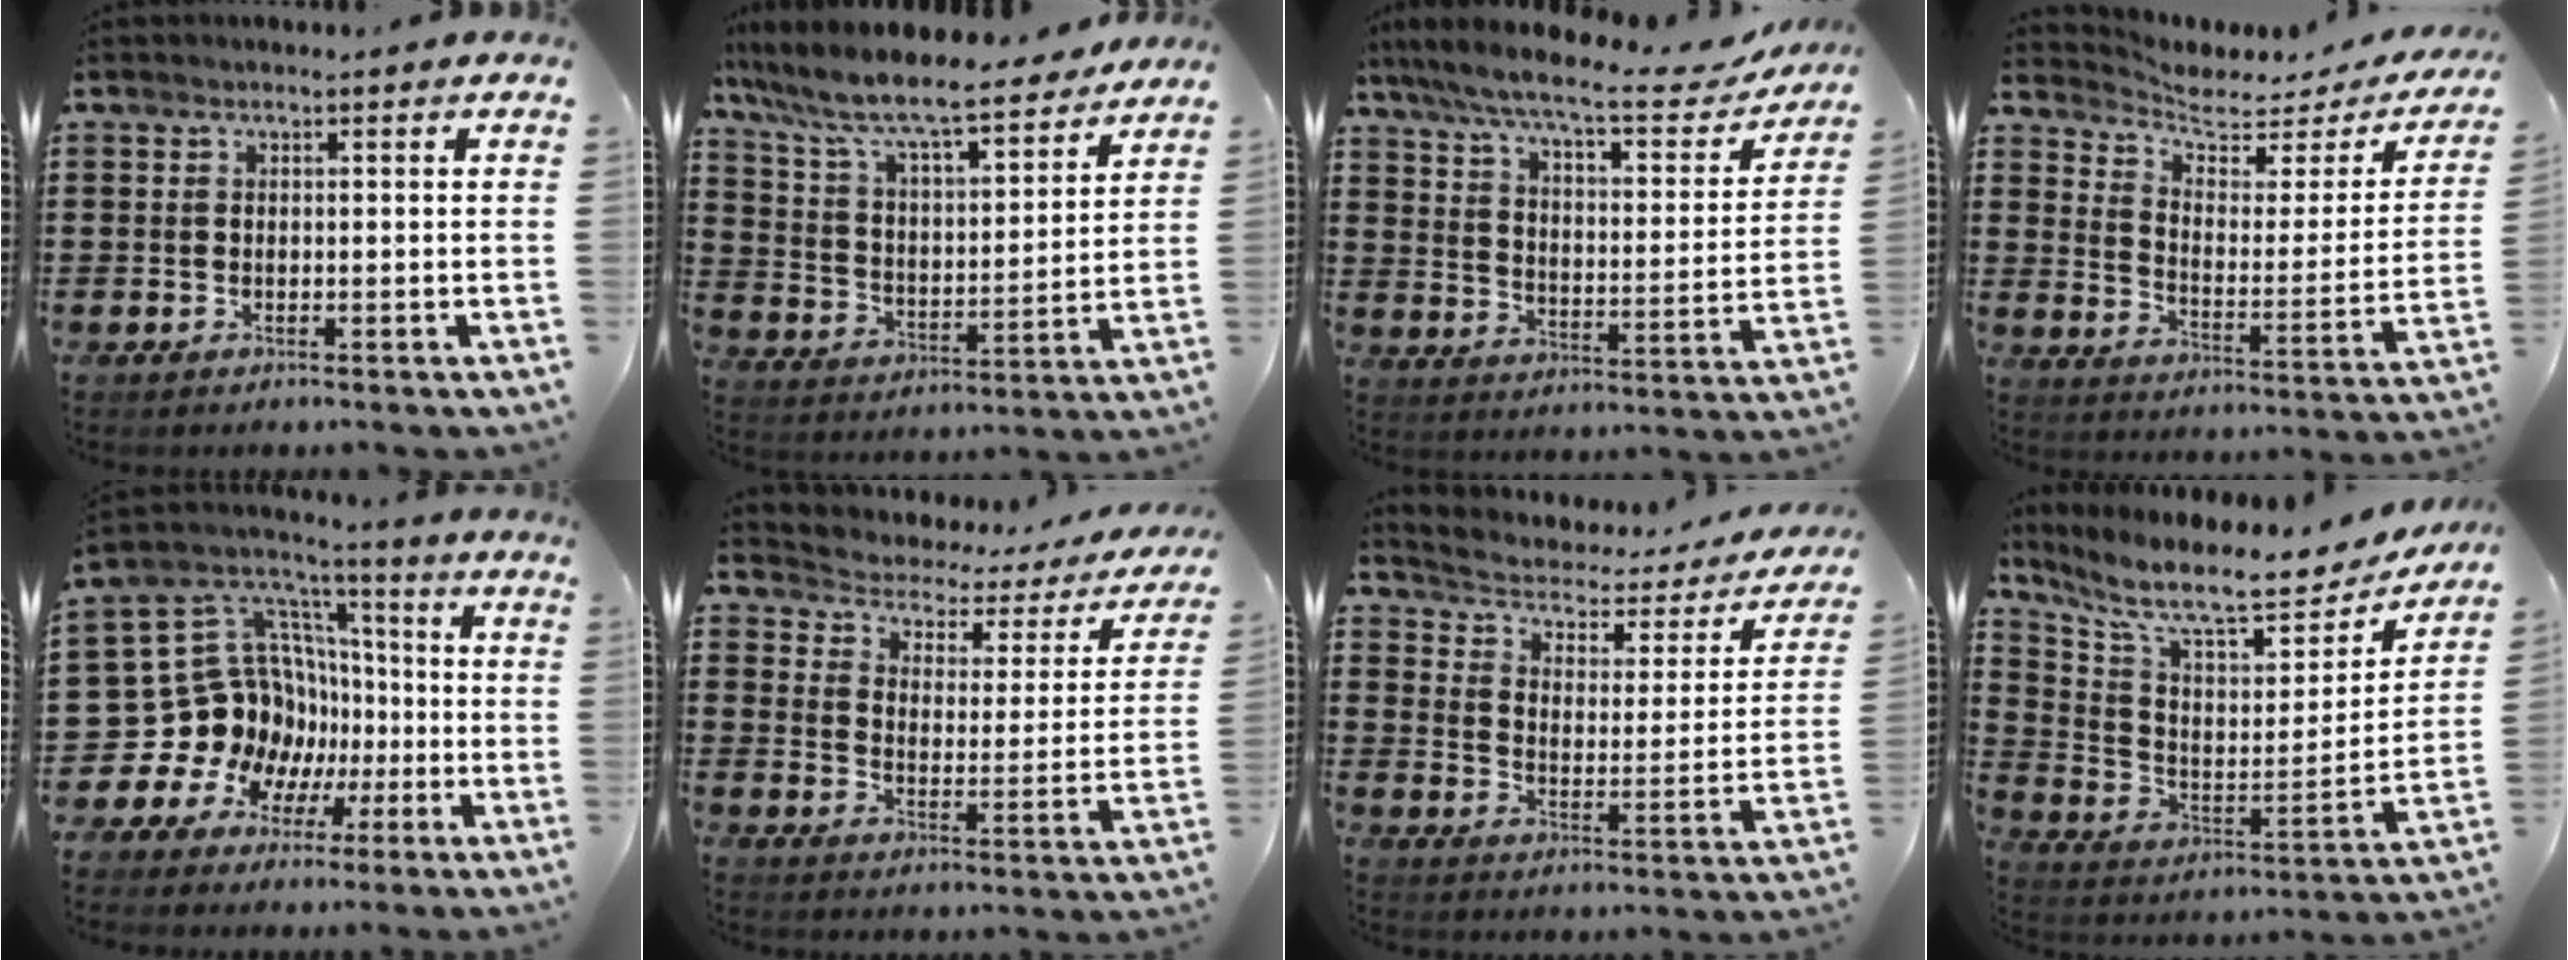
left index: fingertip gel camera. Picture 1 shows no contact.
{"total": 8.7, "force": [7.7, 0.7, 3.9], "torque": [-0.109, -0.055, 0.126]}
{"total": 9.6, "force": [7.9, 0.8, 5.3], "torque": [-0.134, -0.043, 0.131]}
{"total": 4.2, "force": [3.5, 1.6, 1.7], "torque": [-0.056, -0.022, 0.055]}
{"total": 15.7, "force": [-2.4, 14.5, 5.6], "torque": [-0.165, -0.033, -0.007]}
{"total": 2.2, "force": [1.8, 1.2, 0.6], "torque": [-0.030, -0.022, 0.020]}
{"total": 2.4, "force": [1.3, 1.6, 1.2], "torque": [-0.040, -0.016, 0.011]}
{"total": 10.2, "force": [8.2, 2.3, 5.5], "torque": [-0.136, -0.052, 0.137]}